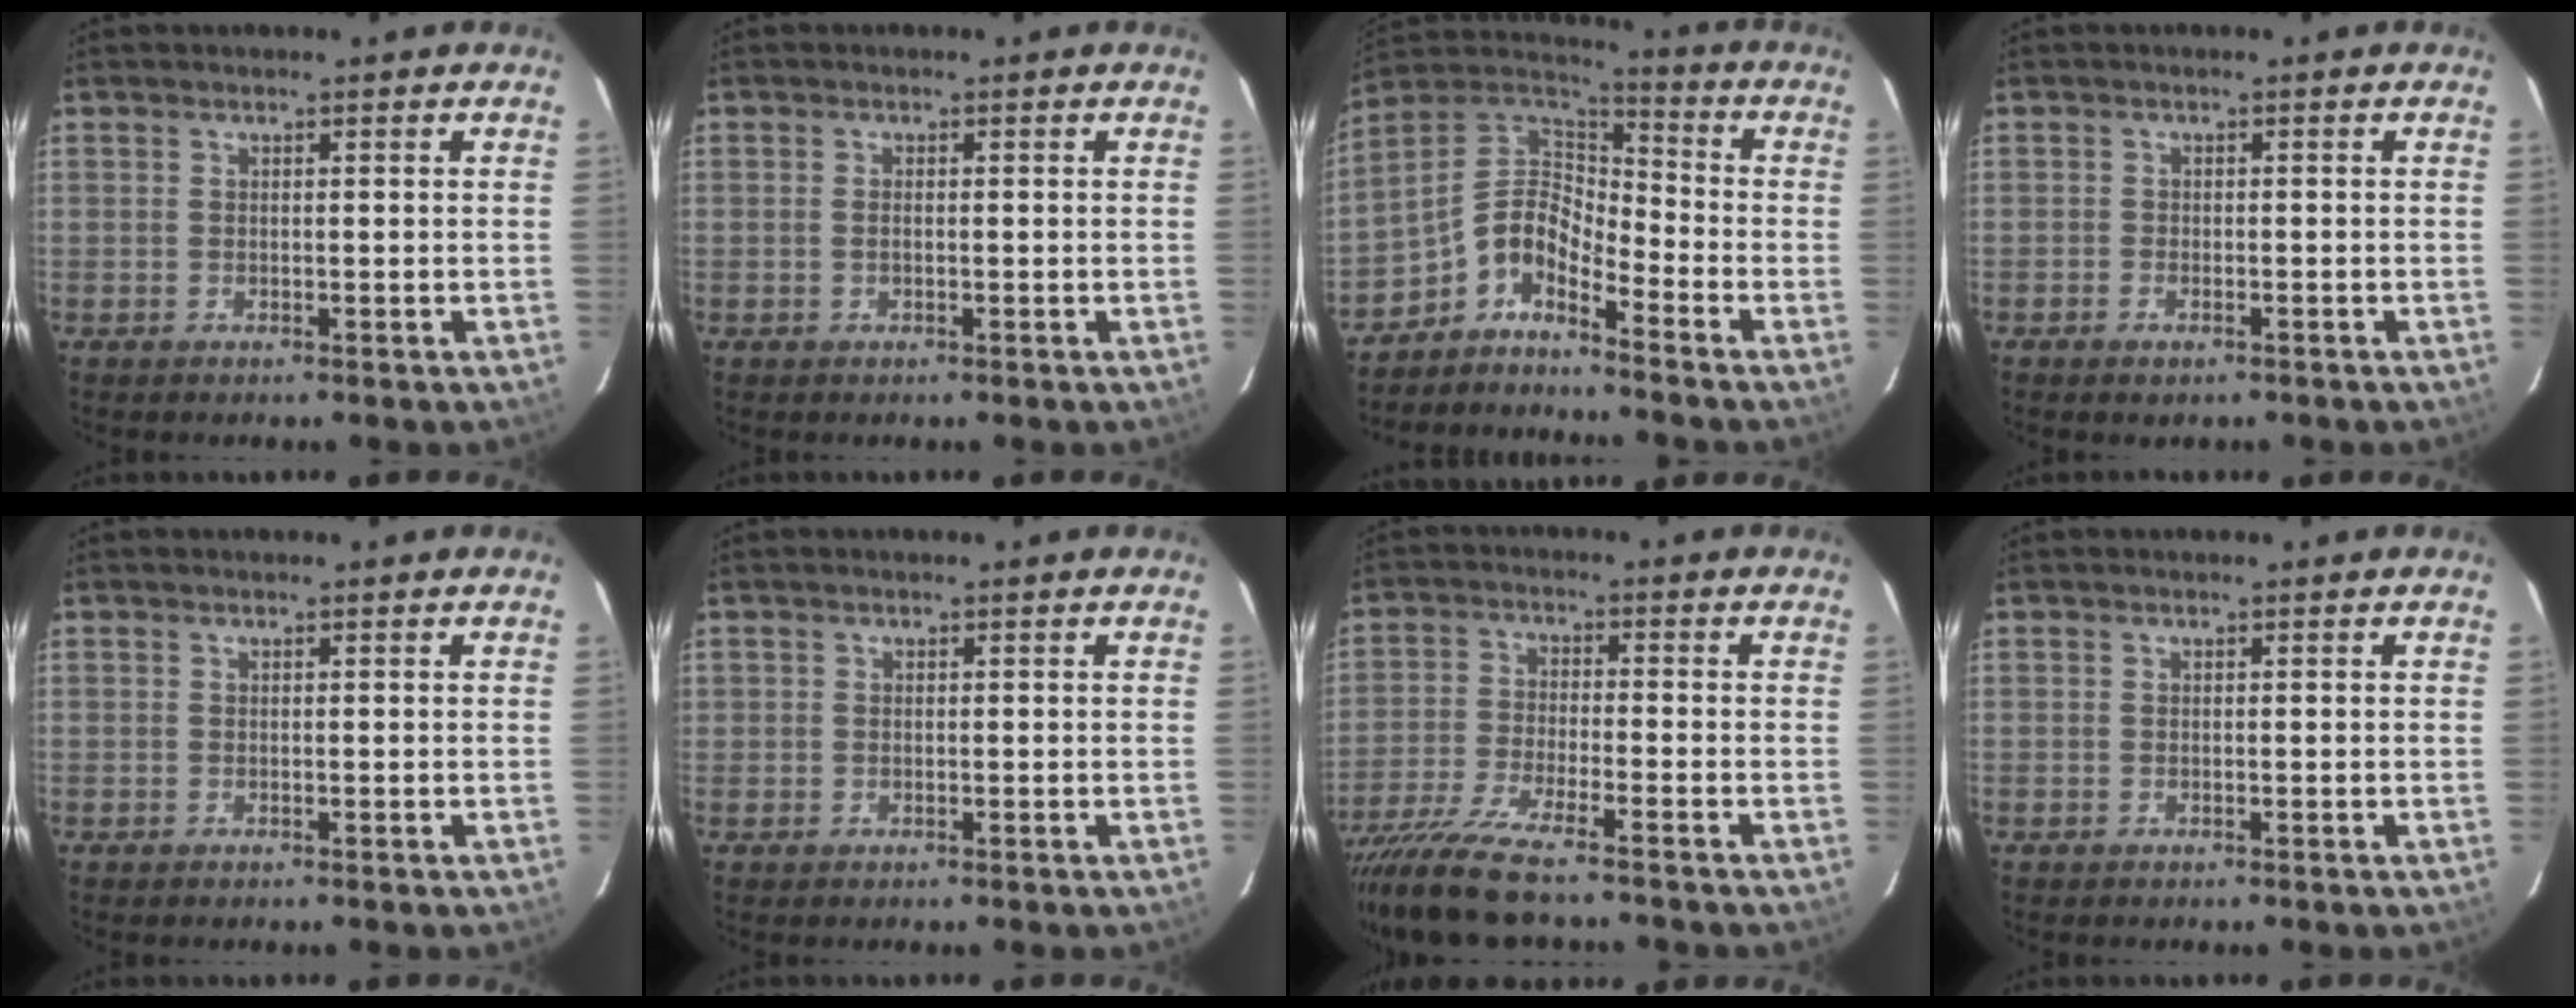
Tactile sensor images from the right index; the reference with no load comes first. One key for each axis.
{"total": 0.8, "fx": -0.1, "fy": 0.4, "fz": 0.7, "tx": -0.015, "ty": 0.001, "tz": -0.004}
{"total": 8.1, "fx": -5.6, "fy": 3.8, "fz": 4.4, "tx": -0.103, "ty": 0.038, "tz": -0.126}
{"total": 2.0, "fx": -1.3, "fy": 1.1, "fz": 1.0, "tx": -0.024, "ty": -0.002, "tz": -0.024}
{"total": 0.0}
{"total": 0.5, "fx": 0.0, "fy": 0.5, "fz": 0.1, "tx": 0.000, "ty": 0.000, "tz": 0.000}
{"total": 12.8, "fx": -10.5, "fy": 1.5, "fz": 7.2, "tx": -0.159, "ty": -0.040, "tz": -0.194}
{"total": 0.0}